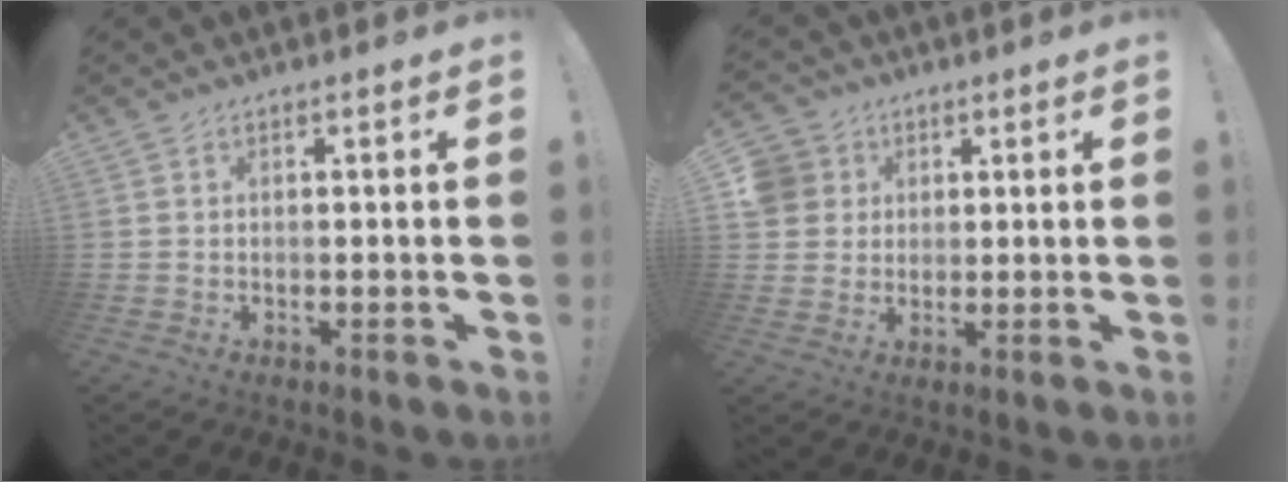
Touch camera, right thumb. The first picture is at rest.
{"total": 7.5, "force": [2.0, 7.0, 1.7], "torque": [-0.034, -0.005, 0.043]}